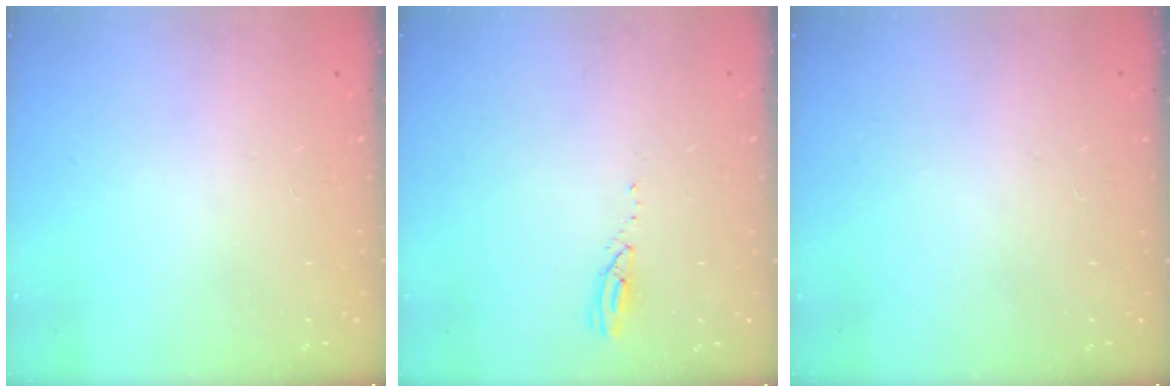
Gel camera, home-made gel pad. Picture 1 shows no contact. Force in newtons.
{"total": 3.4, "press": 3.4, "slide": 0.3}
{"total": 0.9, "press": 0.0, "slide": 0.9}